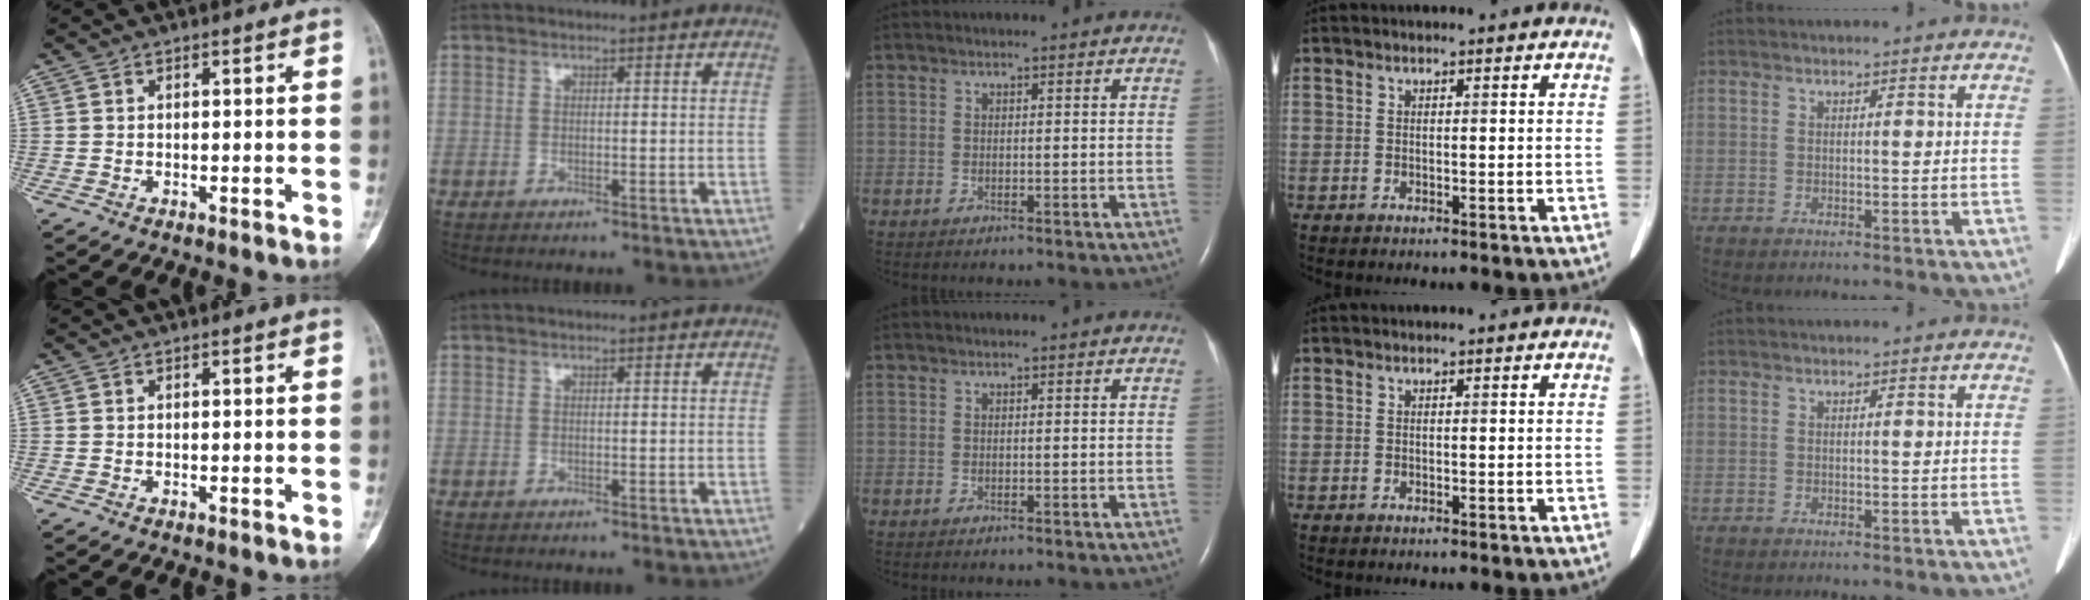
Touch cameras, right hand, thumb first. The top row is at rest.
{}